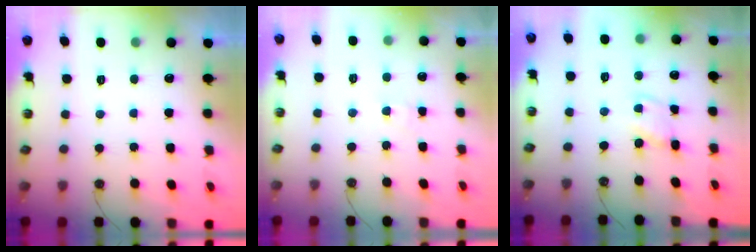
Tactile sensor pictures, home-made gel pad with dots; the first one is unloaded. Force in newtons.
{"total": 3.1, "press": 3.0, "slide": 0.4}
{"total": 1.9, "press": 1.9, "slide": 0.3}